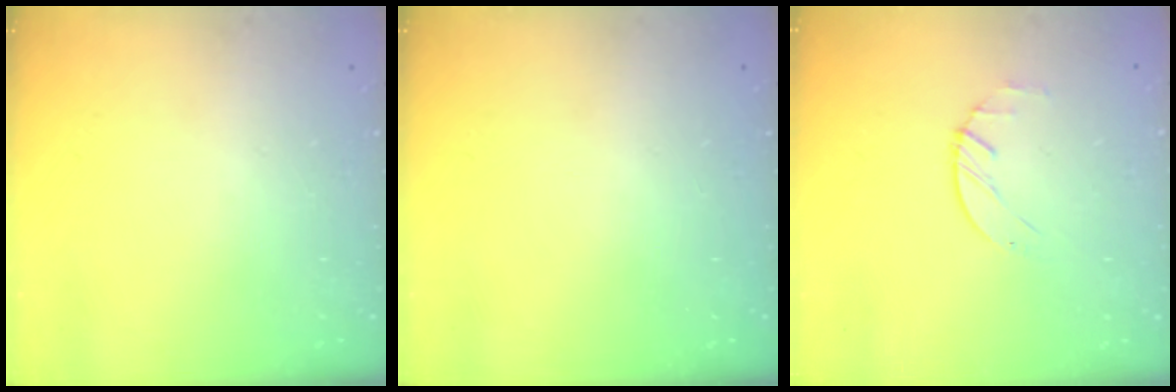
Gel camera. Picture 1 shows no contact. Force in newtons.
{"total": 0.0}
{"total": 1.2, "press": 1.2, "slide": 0.2}